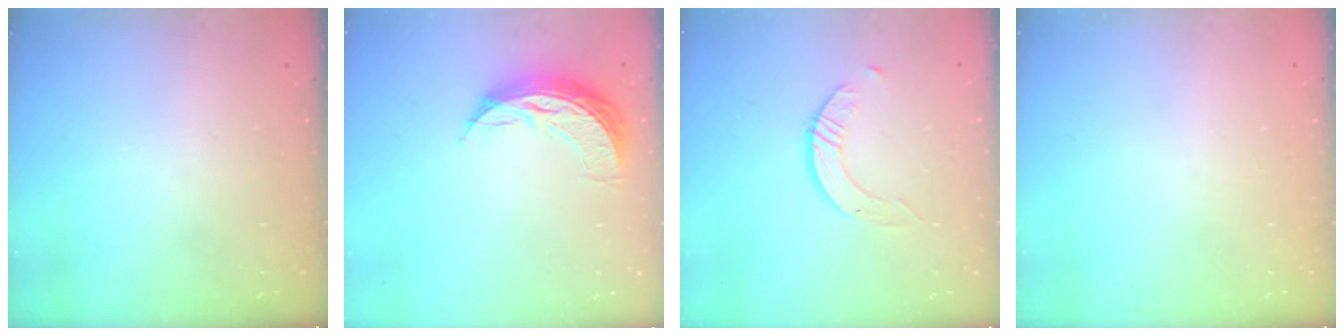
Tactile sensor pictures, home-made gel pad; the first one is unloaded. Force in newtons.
{"total": 9.0, "press": 9.0, "slide": 0.6}
{"total": 2.4, "press": 2.4, "slide": 0.3}
{"total": 0.0}